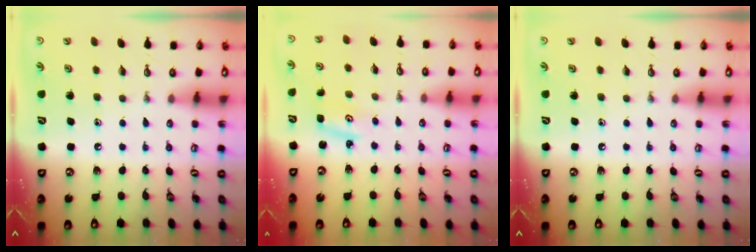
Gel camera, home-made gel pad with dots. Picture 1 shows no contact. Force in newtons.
{"total": 2.9, "press": 2.9, "slide": 0.3}
{"total": 0.0}